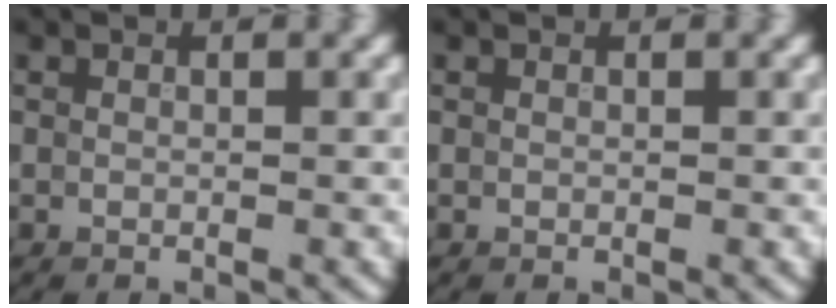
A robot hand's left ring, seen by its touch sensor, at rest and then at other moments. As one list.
[{"total": 0.0}]